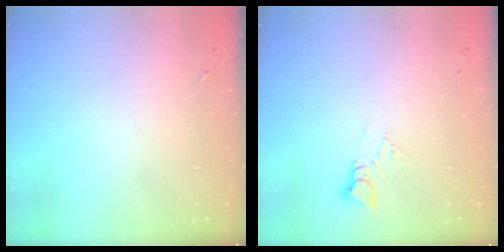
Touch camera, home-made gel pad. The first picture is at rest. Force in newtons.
{"total": 3.8, "press": 3.8, "slide": 0.3}